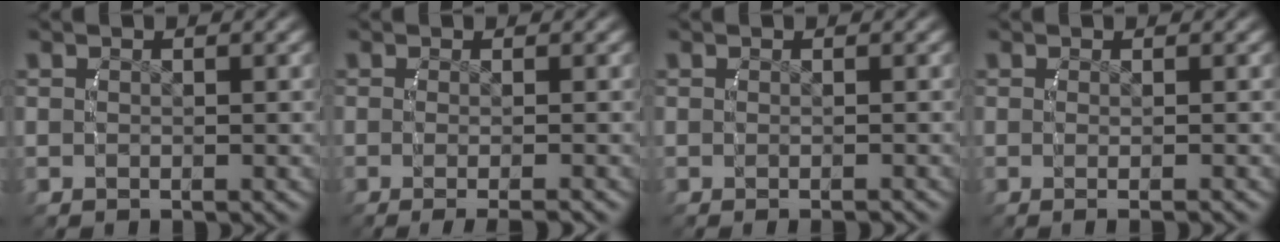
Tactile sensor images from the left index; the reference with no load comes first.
{"total": 3.8, "force": [-2.9, 0.5, 2.5], "torque": [-0.034, -0.009, -0.035]}
{"total": 1.0, "force": [-0.8, 0.0, 0.6], "torque": [-0.009, 0.000, -0.010]}
{"total": 1.5, "force": [-0.8, -0.2, 1.2], "torque": [-0.015, 0.000, -0.012]}